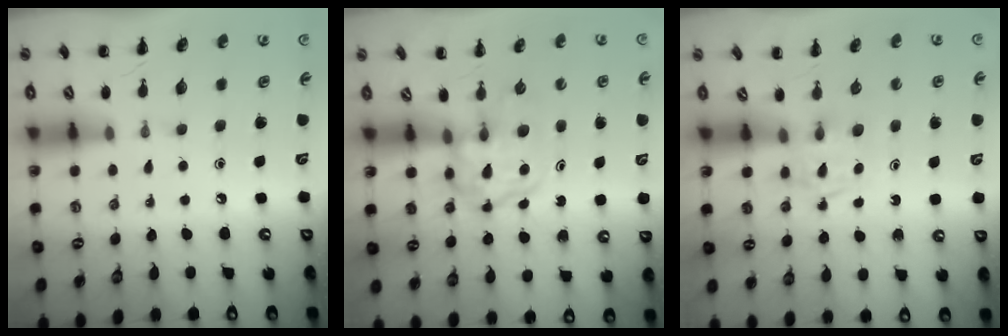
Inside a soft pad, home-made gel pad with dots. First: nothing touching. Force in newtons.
{"total": 3.8, "press": 3.8, "slide": 0.4}
{"total": 2.7, "press": 2.4, "slide": 1.1}